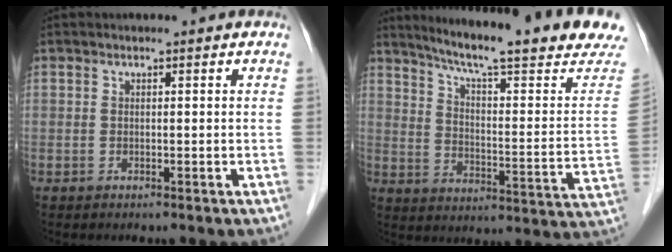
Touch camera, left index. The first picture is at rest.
{"total": 23.0, "force": [19.4, 0.7, 12.4], "torque": [-0.179, -0.052, 0.255]}